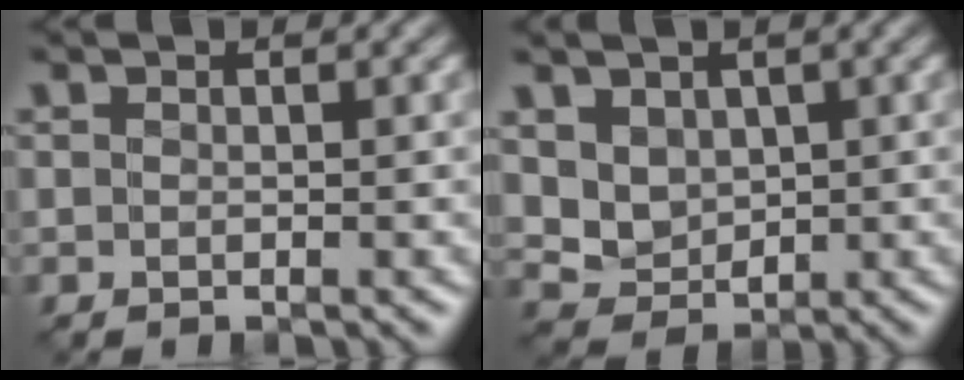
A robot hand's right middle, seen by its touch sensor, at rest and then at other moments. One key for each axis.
{"total": 3.7, "fx": 1.5, "fy": 2.9, "fz": 1.7, "tx": -0.054, "ty": -0.019, "tz": 0.048}